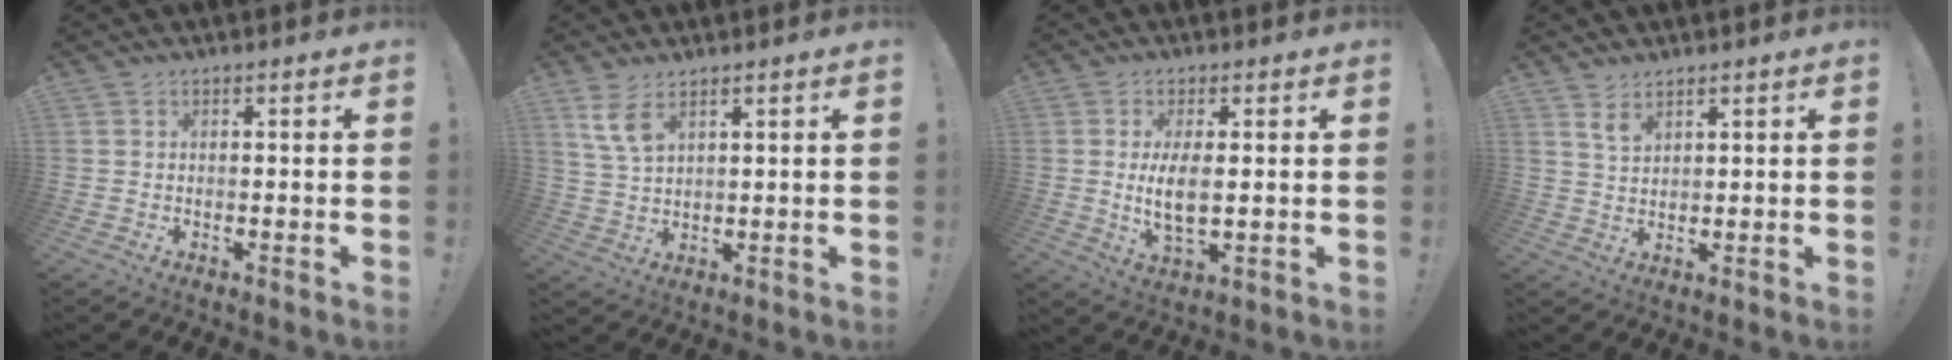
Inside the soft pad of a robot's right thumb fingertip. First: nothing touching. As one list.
[{"total": 6.8, "force": [4.1, 3.1, 4.4], "torque": [-0.076, -0.019, 0.079]}, {"total": 7.4, "force": [0.3, 2.9, 6.8], "torque": [-0.129, -0.020, 0.000]}, {"total": 3.8, "force": [2.8, 1.6, 2.0], "torque": [-0.031, -0.019, 0.050]}]